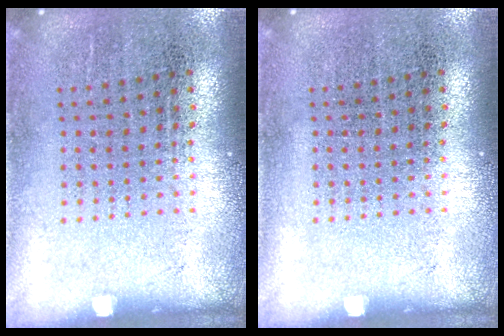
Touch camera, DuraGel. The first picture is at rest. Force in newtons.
{"total": 0.0}